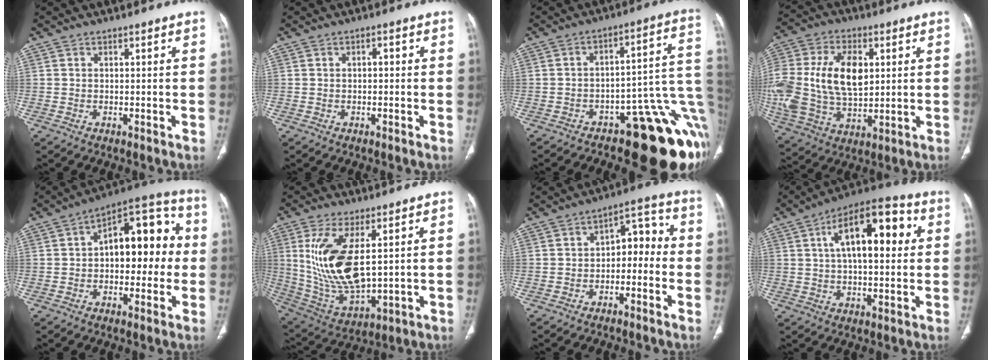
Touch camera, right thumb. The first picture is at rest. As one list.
[{"total": 1.2, "force": [0.1, 0.7, 1.0], "torque": [-0.013, 0.003, -0.002]}, {"total": 19.5, "force": [-8.2, 7.5, 16.0], "torque": [-0.095, 0.081, -0.104]}, {"total": 23.1, "force": [3.0, 14.2, 17.9], "torque": [-0.394, -0.003, 0.062]}, {"total": 16.7, "force": [0.9, 9.4, 13.7], "torque": [-0.144, 0.048, 0.004]}, {"total": 16.5, "force": [3.6, 6.9, 14.6], "torque": [-0.294, -0.025, 0.091]}, {"total": 7.7, "force": [-1.8, 5.0, 5.6], "torque": [-0.047, 0.047, -0.037]}, {"total": 17.3, "force": [4.3, 7.7, 14.9], "torque": [-0.209, 0.020, 0.059]}]